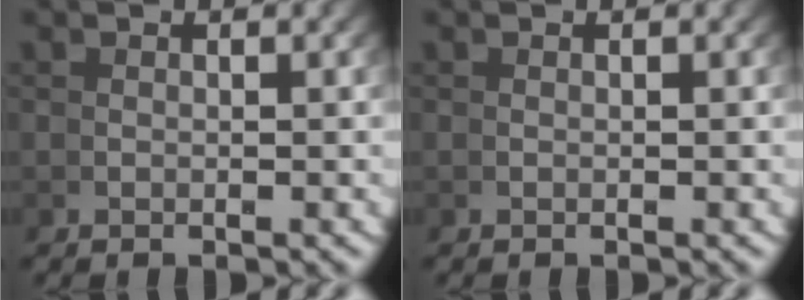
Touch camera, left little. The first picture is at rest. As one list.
[{"total": 0.0}]